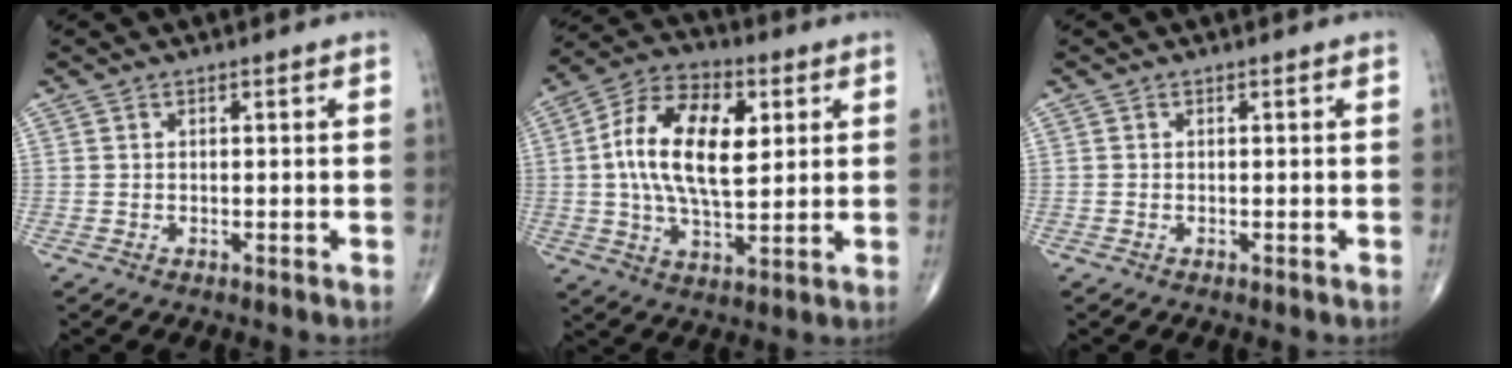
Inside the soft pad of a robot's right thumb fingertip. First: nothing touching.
{"total": 16.9, "force": [3.0, 8.8, 14.1], "torque": [-0.246, 0.007, 0.048]}
{"total": 0.0}